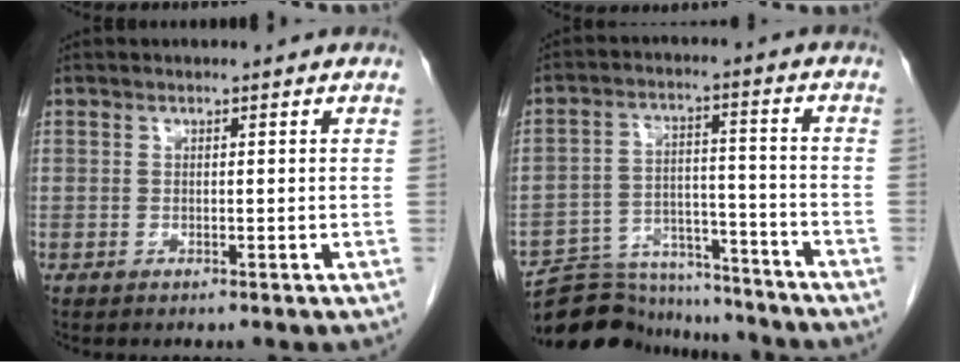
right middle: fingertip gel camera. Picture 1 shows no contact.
{"total": 14.4, "force": [-13.8, 3.6, 2.0], "torque": [-0.032, 0.029, -0.212]}